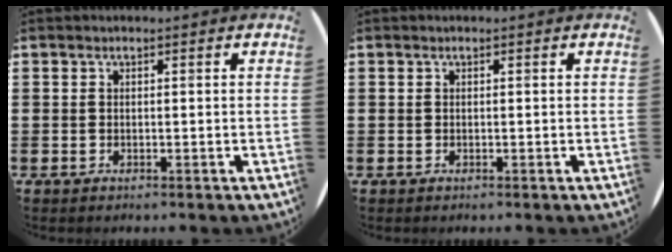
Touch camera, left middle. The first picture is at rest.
{"total": 0.0}